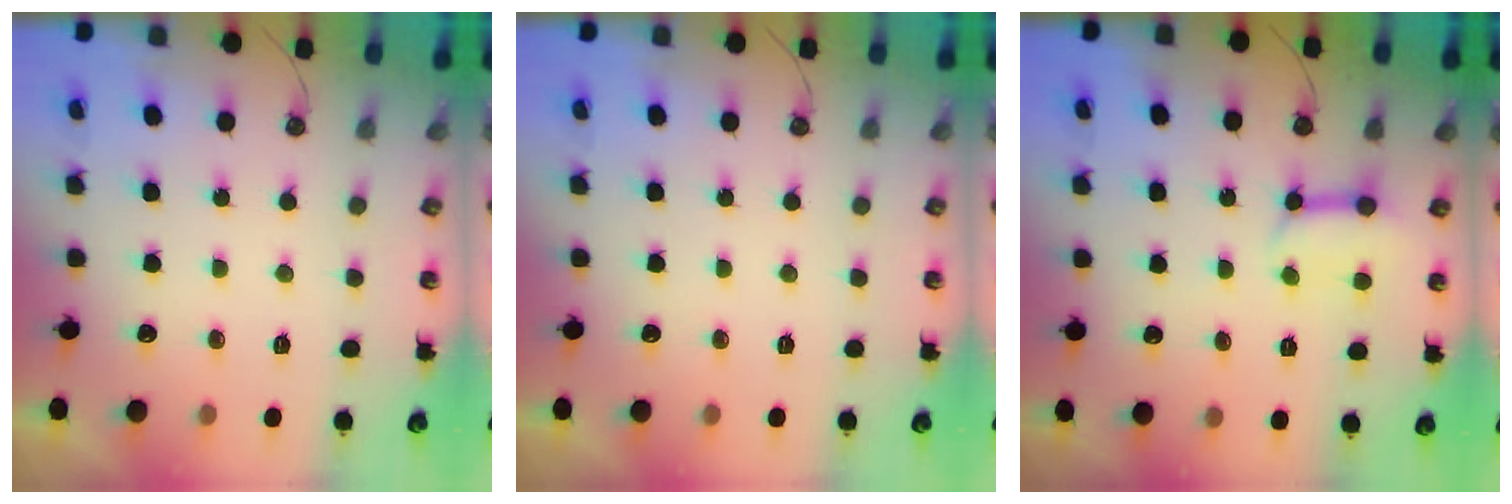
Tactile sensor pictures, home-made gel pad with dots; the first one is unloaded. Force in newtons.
{"total": 0.0}
{"total": 8.6, "press": 8.6, "slide": 0.4}